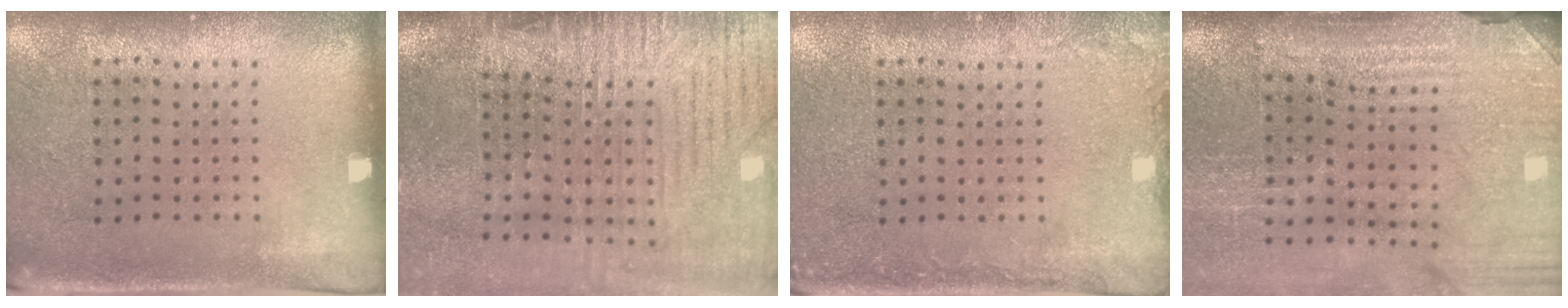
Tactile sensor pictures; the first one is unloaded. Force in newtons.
{"total": 4.4, "press": 3.8, "slide": 2.2}
{"total": 1.7, "press": 1.7, "slide": 0.3}
{"total": 4.6, "press": 3.9, "slide": 2.3}